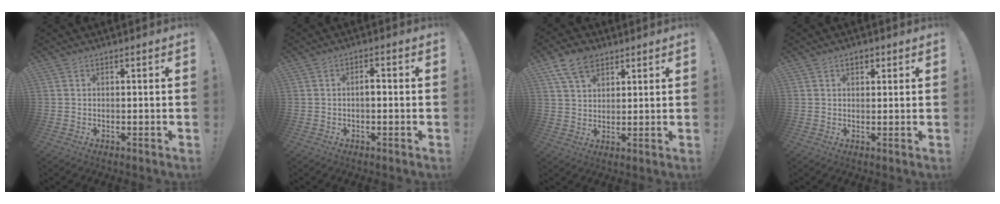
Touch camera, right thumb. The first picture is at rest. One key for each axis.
{"total": 2.5, "fx": -0.8, "fy": 0.9, "fz": 2.2, "tx": -0.041, "ty": 0.008, "tz": -0.018}
{"total": 9.2, "fx": 5.6, "fy": 5.7, "fz": 4.5, "tx": -0.078, "ty": -0.017, "tz": 0.109}
{"total": 2.5, "fx": 1.1, "fy": 1.6, "fz": 1.6, "tx": -0.016, "ty": -0.004, "tz": 0.017}